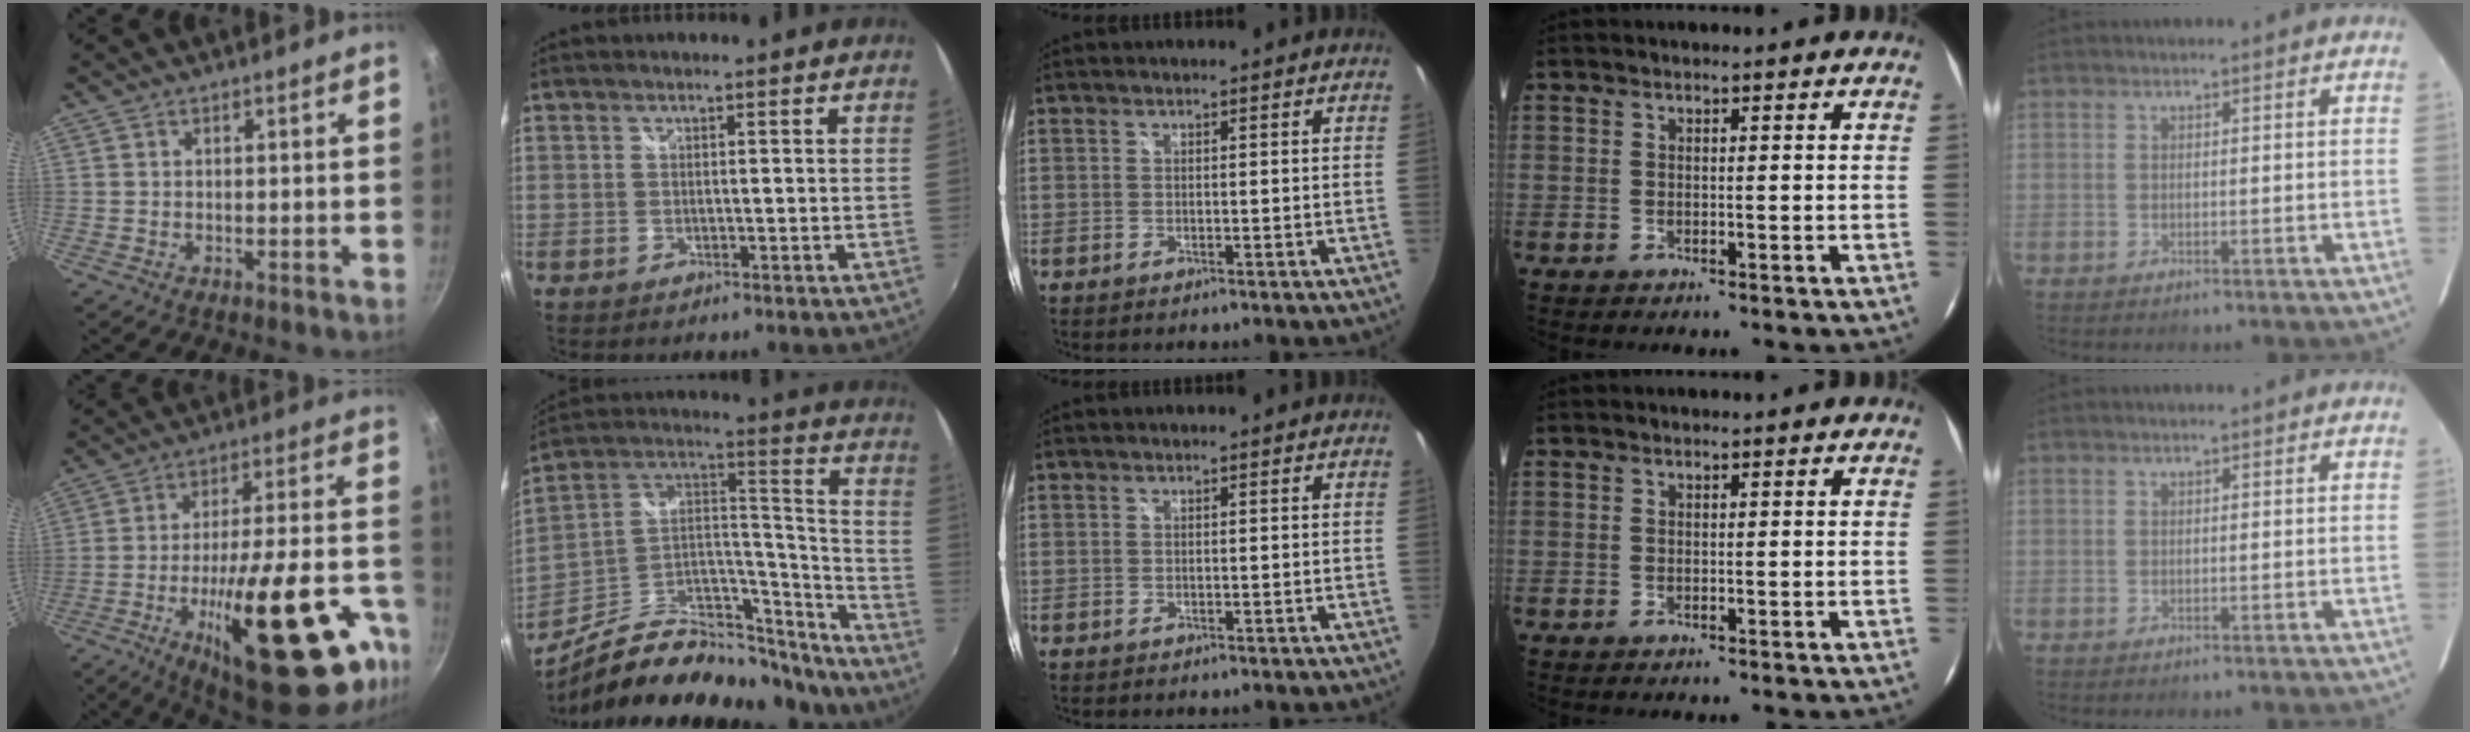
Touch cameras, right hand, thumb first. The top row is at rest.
{"thumb": {"total": 31.9, "force": [-13.8, 10.6, 26.7], "torque": [-0.334, 0.048, -0.199]}, "index": {"total": 30.0, "force": [-24.3, 11.5, 13.4], "torque": [-0.213, 0.043, -0.360]}}